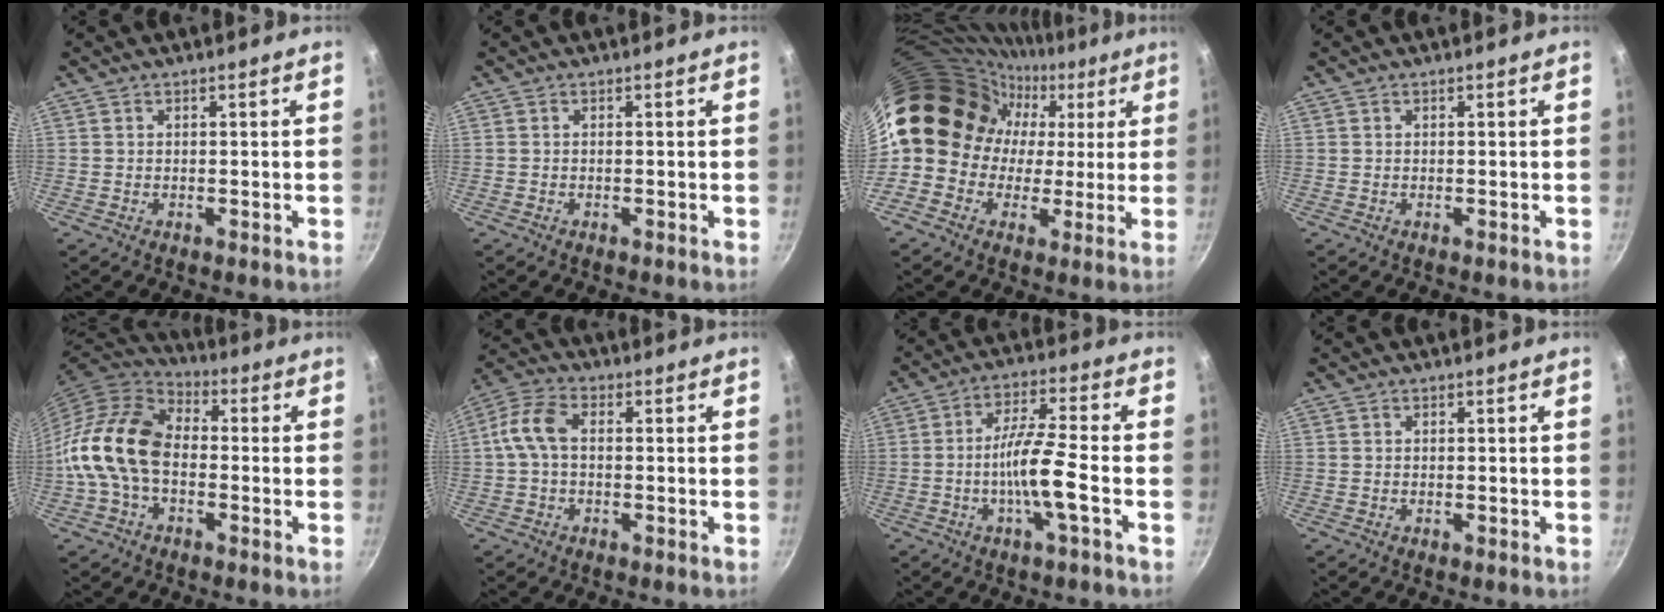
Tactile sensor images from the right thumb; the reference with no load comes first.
{"total": 0.0}
{"total": 18.3, "force": [2.1, 16.6, 7.4], "torque": [-0.077, 0.047, 0.022]}
{"total": 0.0}
{"total": 15.3, "force": [-1.9, 10.3, 11.1], "torque": [-0.192, 0.036, -0.055]}
{"total": 7.2, "force": [0.1, 4.6, 5.5], "torque": [-0.118, 0.025, -0.009]}
{"total": 9.3, "force": [-2.7, 0.6, 8.9], "torque": [-0.167, 0.027, -0.055]}
{"total": 0.0}